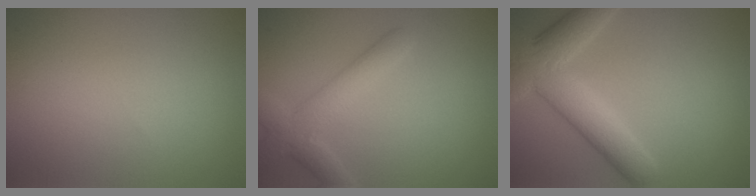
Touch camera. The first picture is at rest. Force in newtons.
{"total": 3.6, "press": 3.6, "slide": 0.2}
{"total": 6.5, "press": 6.5, "slide": 0.5}